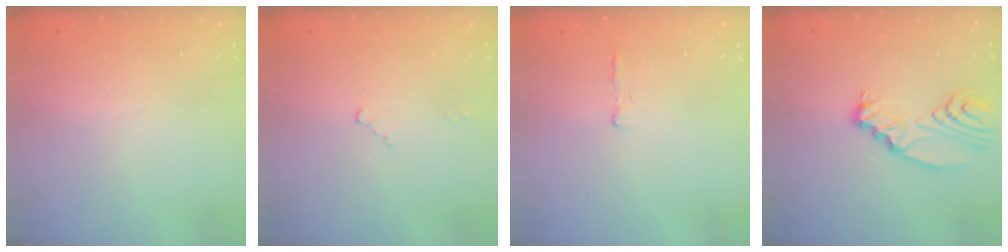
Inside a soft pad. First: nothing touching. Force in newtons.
{"total": 2.3, "press": 2.3, "slide": 0.4}
{"total": 2.0, "press": 2.0, "slide": 0.5}
{"total": 10.3, "press": 10.2, "slide": 1.2}